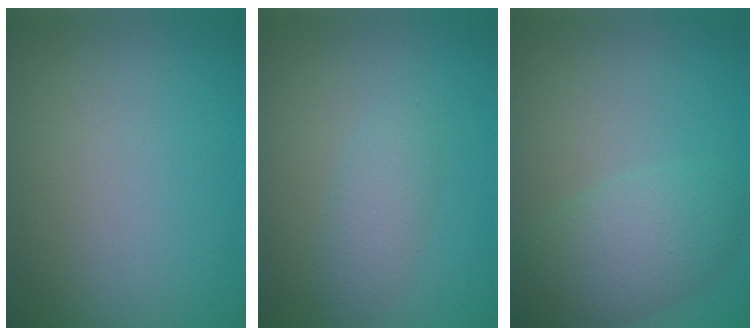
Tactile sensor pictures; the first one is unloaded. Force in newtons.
{"total": 2.0, "press": 2.0, "slide": 0.1}
{"total": 4.9, "press": 4.9, "slide": 0.1}